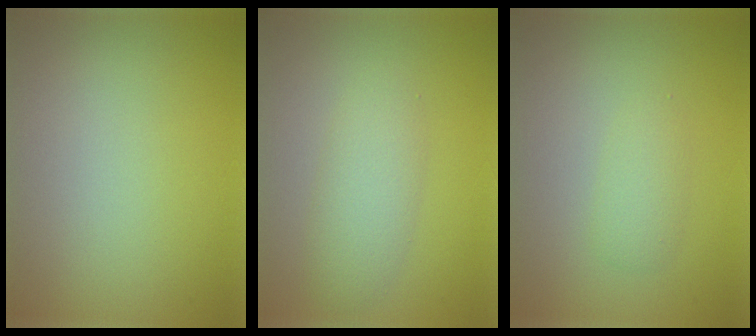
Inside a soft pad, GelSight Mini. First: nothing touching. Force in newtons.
{"total": 2.8, "press": 2.8, "slide": 0.1}
{"total": 1.4, "press": 1.4, "slide": 0.0}